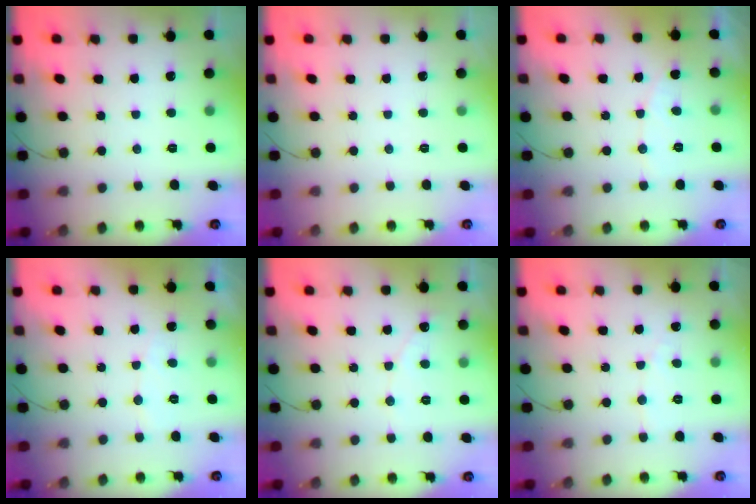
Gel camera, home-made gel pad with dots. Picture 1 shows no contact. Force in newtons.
{"total": 0.0}
{"total": 4.2, "press": 4.1, "slide": 0.3}
{"total": 3.5, "press": 3.4, "slide": 0.3}
{"total": 2.3, "press": 2.3, "slide": 0.2}
{"total": 3.3, "press": 3.3, "slide": 0.3}